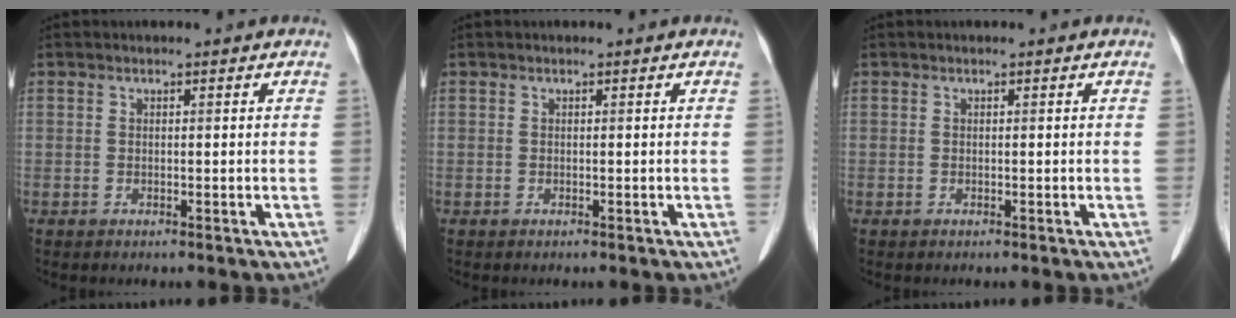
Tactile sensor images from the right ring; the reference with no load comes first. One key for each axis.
{"total": 0.0}
{"total": 0.0}